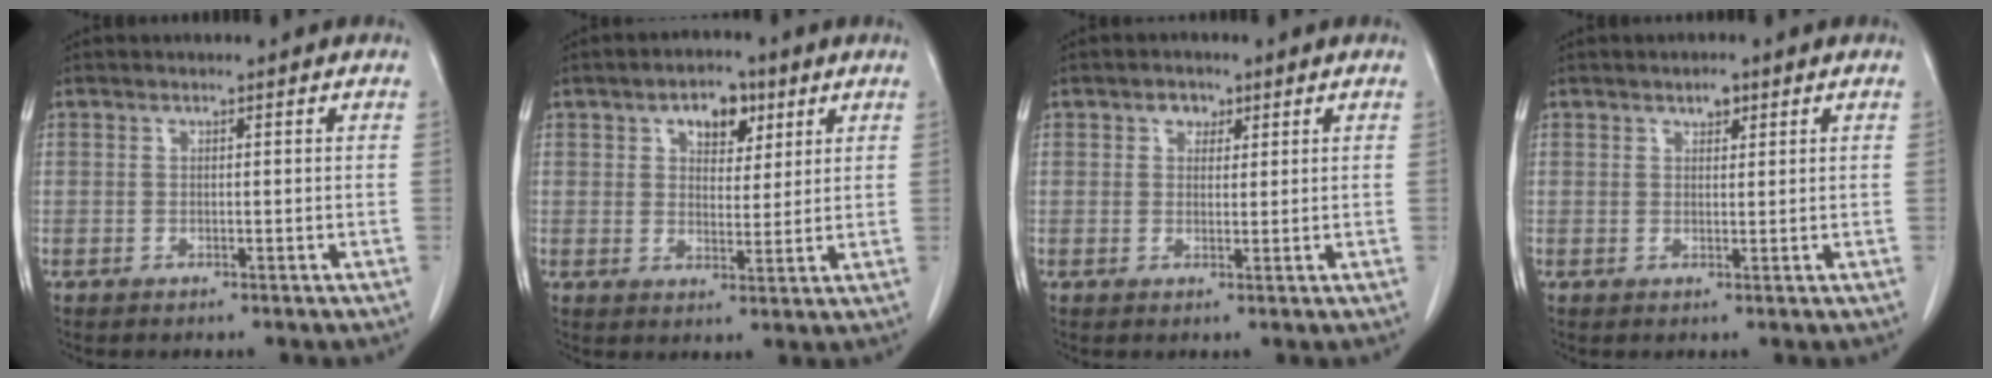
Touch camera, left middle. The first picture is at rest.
{"total": 5.9, "force": [3.0, 3.5, 3.7], "torque": [-0.050, 0.015, 0.046]}
{"total": 2.3, "force": [1.2, 1.6, 1.0], "torque": [-0.015, 0.005, 0.019]}
{"total": 1.7, "force": [1.1, 0.8, 1.0], "torque": [-0.015, 0.001, 0.017]}